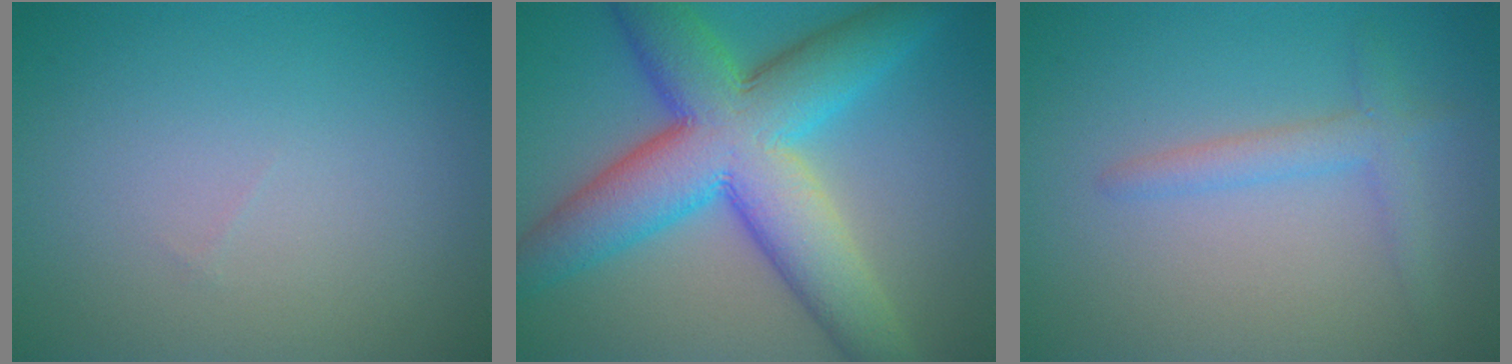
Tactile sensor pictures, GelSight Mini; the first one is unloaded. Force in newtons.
{"total": 12.1, "press": 12.1, "slide": 0.2}
{"total": 2.1, "press": 2.1, "slide": 0.1}